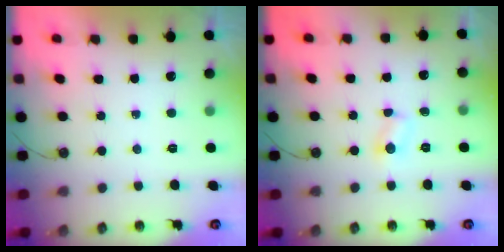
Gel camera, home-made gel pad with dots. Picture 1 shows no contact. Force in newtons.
{"total": 2.5, "press": 2.5, "slide": 0.3}